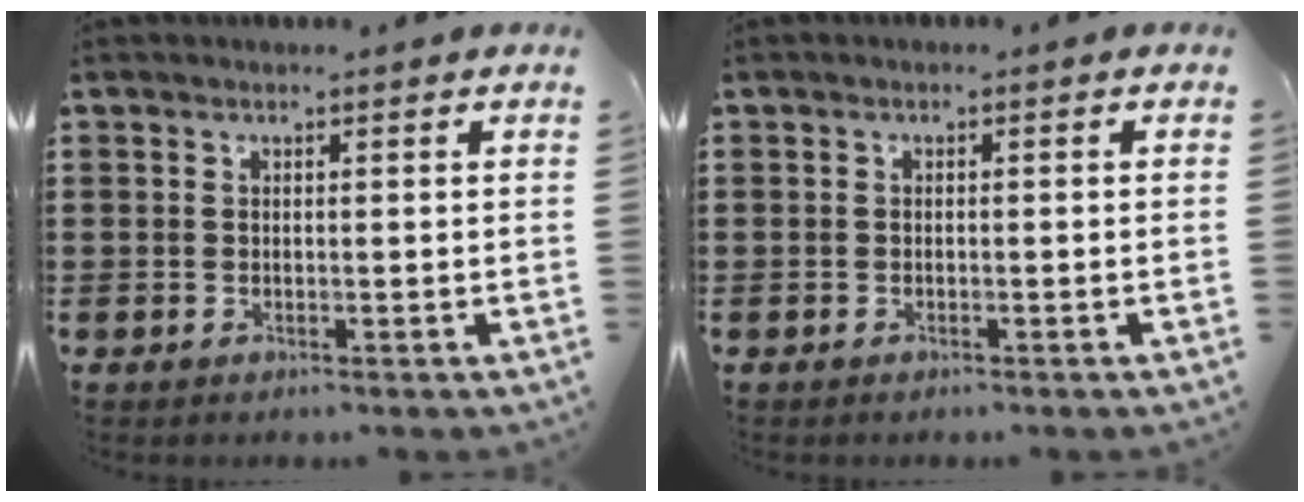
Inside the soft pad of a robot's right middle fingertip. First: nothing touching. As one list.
[{"total": 0.0}]